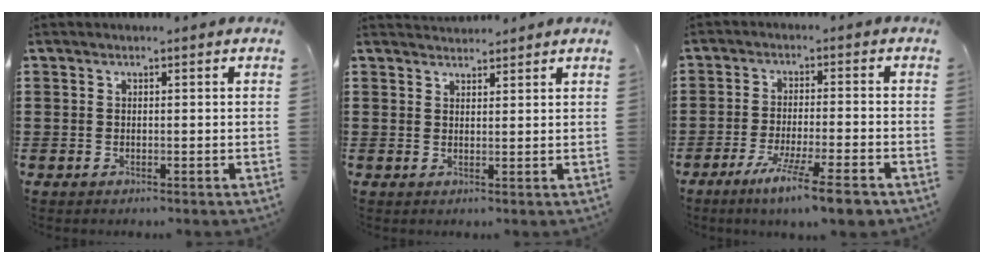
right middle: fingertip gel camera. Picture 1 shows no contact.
{"total": 1.9, "force": [1.9, 0.1, -0.4], "torque": [0.002, 0.000, 0.036]}
{"total": 7.7, "force": [-5.8, 0.1, 5.0], "torque": [-0.088, -0.010, -0.103]}